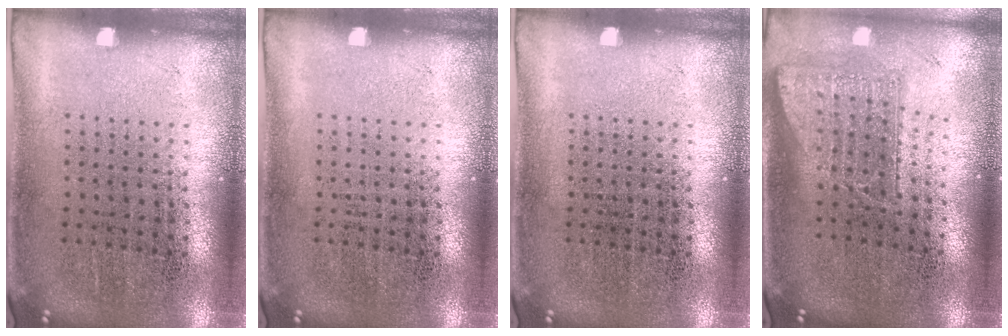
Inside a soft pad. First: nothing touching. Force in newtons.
{"total": 0.0}
{"total": 0.0}
{"total": 1.7, "press": 1.4, "slide": 1.0}